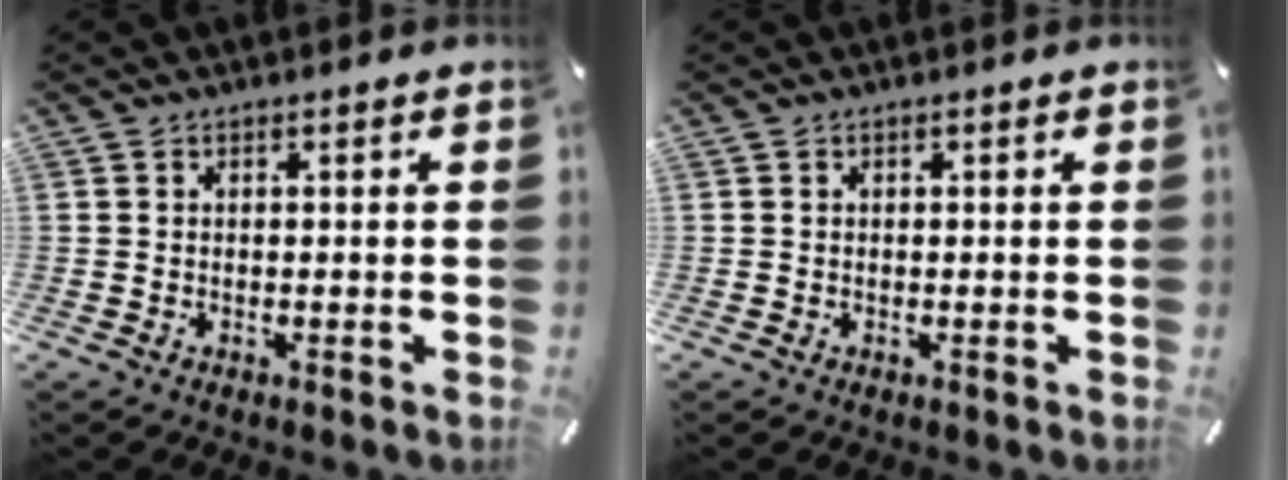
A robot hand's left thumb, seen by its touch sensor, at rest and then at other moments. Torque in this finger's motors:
{"motor_torque": [0.01, 0.02, -0.02, 0.02, 0.00]}